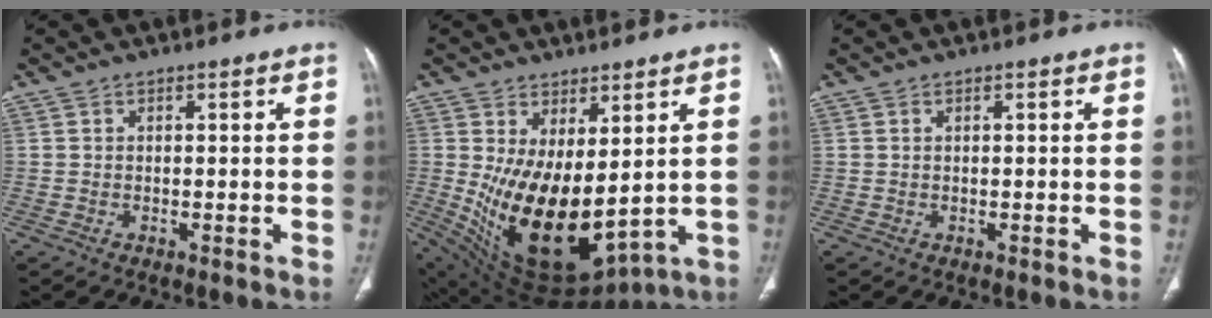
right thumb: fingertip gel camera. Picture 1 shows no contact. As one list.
[{"total": 18.3, "force": [1.2, 9.4, 15.7], "torque": [-0.261, -0.040, 0.062]}, {"total": 0.0}]